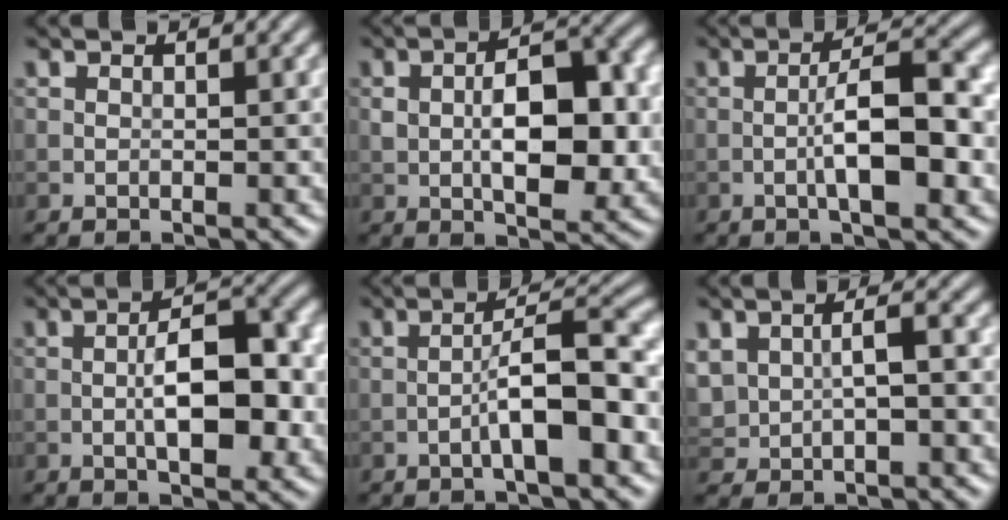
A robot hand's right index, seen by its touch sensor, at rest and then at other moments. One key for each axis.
{"total": 8.1, "fx": -0.1, "fy": 4.1, "fz": 7.0, "tx": -0.117, "ty": 0.000, "tz": -0.002}
{"total": 6.6, "fx": -1.3, "fy": 1.7, "fz": 6.2, "tx": -0.105, "ty": 0.010, "tz": -0.025}
{"total": 7.0, "fx": -1.1, "fy": 2.8, "fz": 6.3, "tx": -0.100, "ty": 0.007, "tz": -0.020}
{"total": 5.8, "fx": -2.1, "fy": 0.9, "fz": 5.3, "tx": -0.085, "ty": 0.023, "tz": -0.036}
{"total": 3.7, "fx": 0.2, "fy": 2.3, "fz": 2.9, "tx": -0.065, "ty": 0.004, "tz": 0.008}